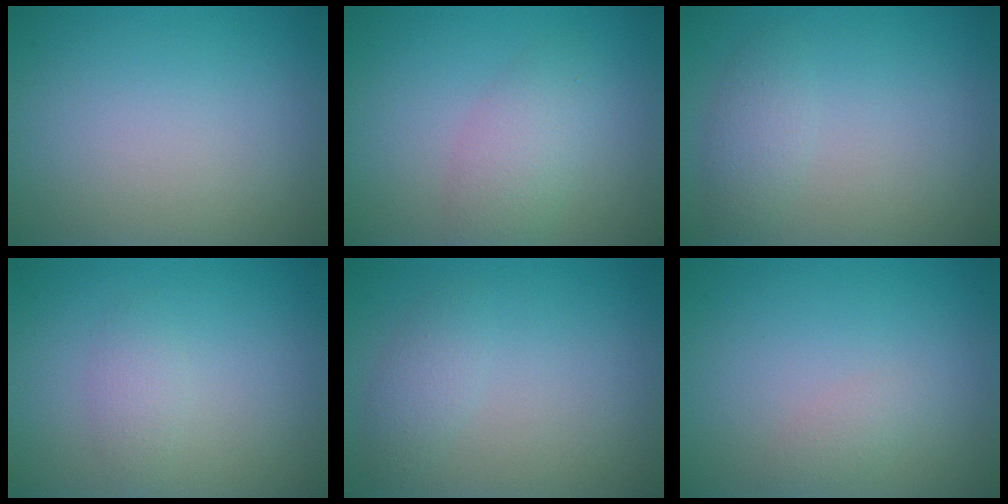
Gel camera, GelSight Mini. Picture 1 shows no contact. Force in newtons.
{"total": 3.1, "press": 3.1, "slide": 0.2}
{"total": 1.7, "press": 1.7, "slide": 0.1}
{"total": 1.4, "press": 1.4, "slide": 0.1}
{"total": 1.6, "press": 1.6, "slide": 0.1}
{"total": 1.1, "press": 1.1, "slide": 0.0}